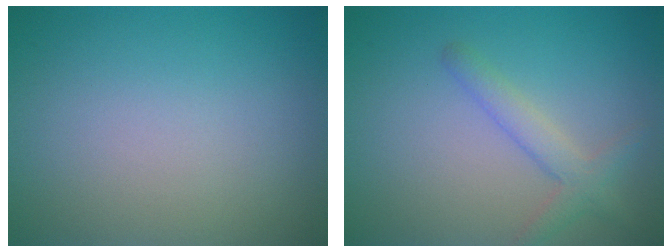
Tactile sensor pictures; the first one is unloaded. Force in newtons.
{"total": 2.4, "press": 2.4, "slide": 0.1}